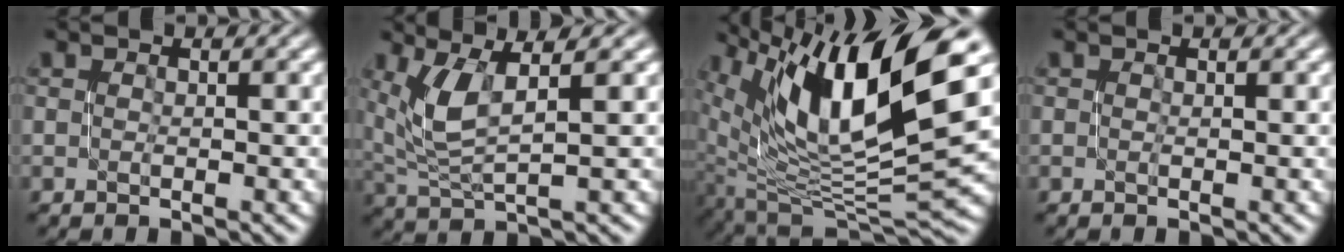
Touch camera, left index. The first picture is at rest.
{"total": 4.2, "force": [1.9, 1.4, 3.5], "torque": [-0.090, -0.001, 0.045]}
{"total": 14.8, "force": [6.1, 5.2, 12.4], "torque": [-0.234, 0.006, 0.111]}
{"total": 0.0}